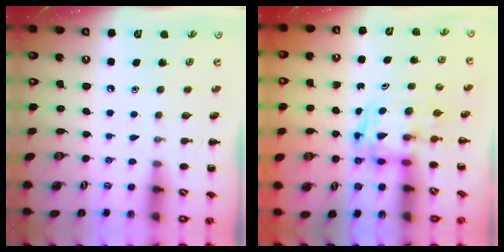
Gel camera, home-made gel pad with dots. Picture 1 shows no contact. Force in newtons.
{"total": 2.7, "press": 2.7, "slide": 0.2}